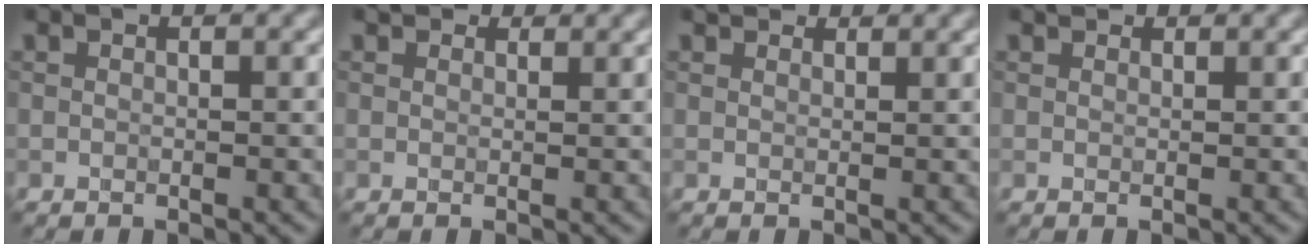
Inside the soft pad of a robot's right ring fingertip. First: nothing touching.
{"total": 1.2, "force": [1.0, 0.6, 0.3], "torque": [-0.006, -0.002, 0.004]}
{"total": 1.5, "force": [1.3, 0.6, 0.4], "torque": [-0.010, -0.001, 0.011]}
{"total": 0.7, "force": [0.6, 0.3, 0.1], "torque": [-0.002, -0.002, 0.005]}